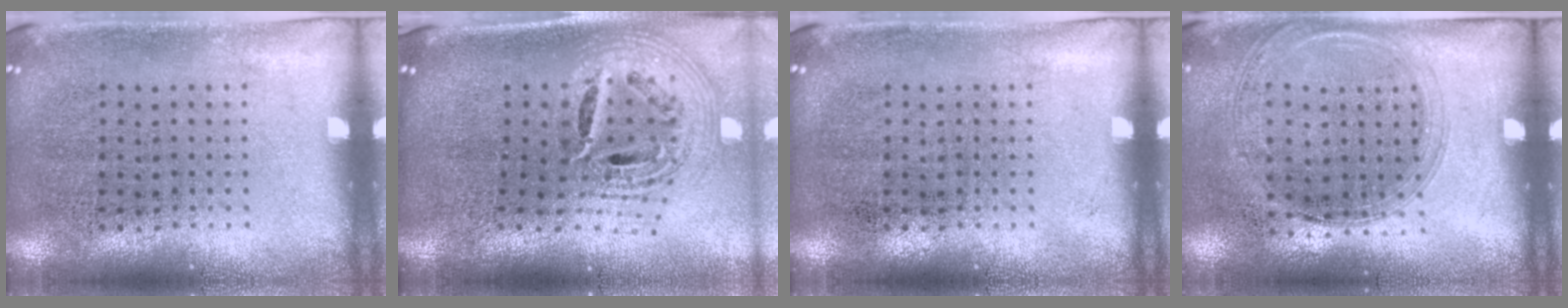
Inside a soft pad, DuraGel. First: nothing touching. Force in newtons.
{"total": 2.3, "press": 1.7, "slide": 1.7}
{"total": 0.0}
{"total": 1.3, "press": 1.2, "slide": 0.5}